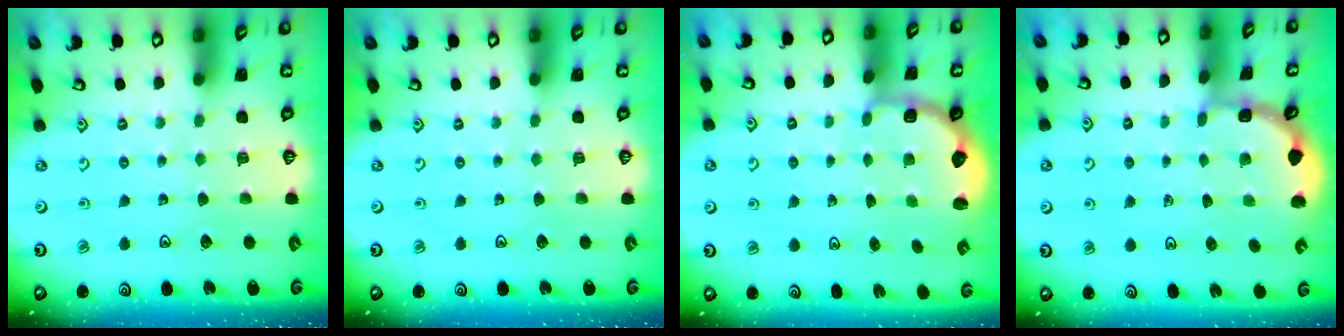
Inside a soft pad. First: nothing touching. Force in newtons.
{"total": 0.0}
{"total": 2.9, "press": 2.4, "slide": 1.6}
{"total": 1.6, "press": 1.6, "slide": 0.2}